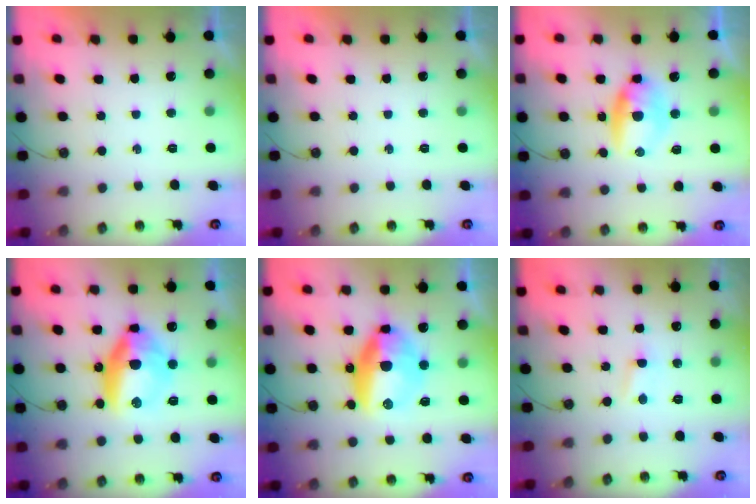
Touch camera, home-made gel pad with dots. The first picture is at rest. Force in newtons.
{"total": 0.0}
{"total": 7.9, "press": 7.7, "slide": 1.4}
{"total": 13.0, "press": 12.8, "slide": 2.0}
{"total": 14.2, "press": 14.1, "slide": 2.3}
{"total": 1.2, "press": 1.1, "slide": 0.2}